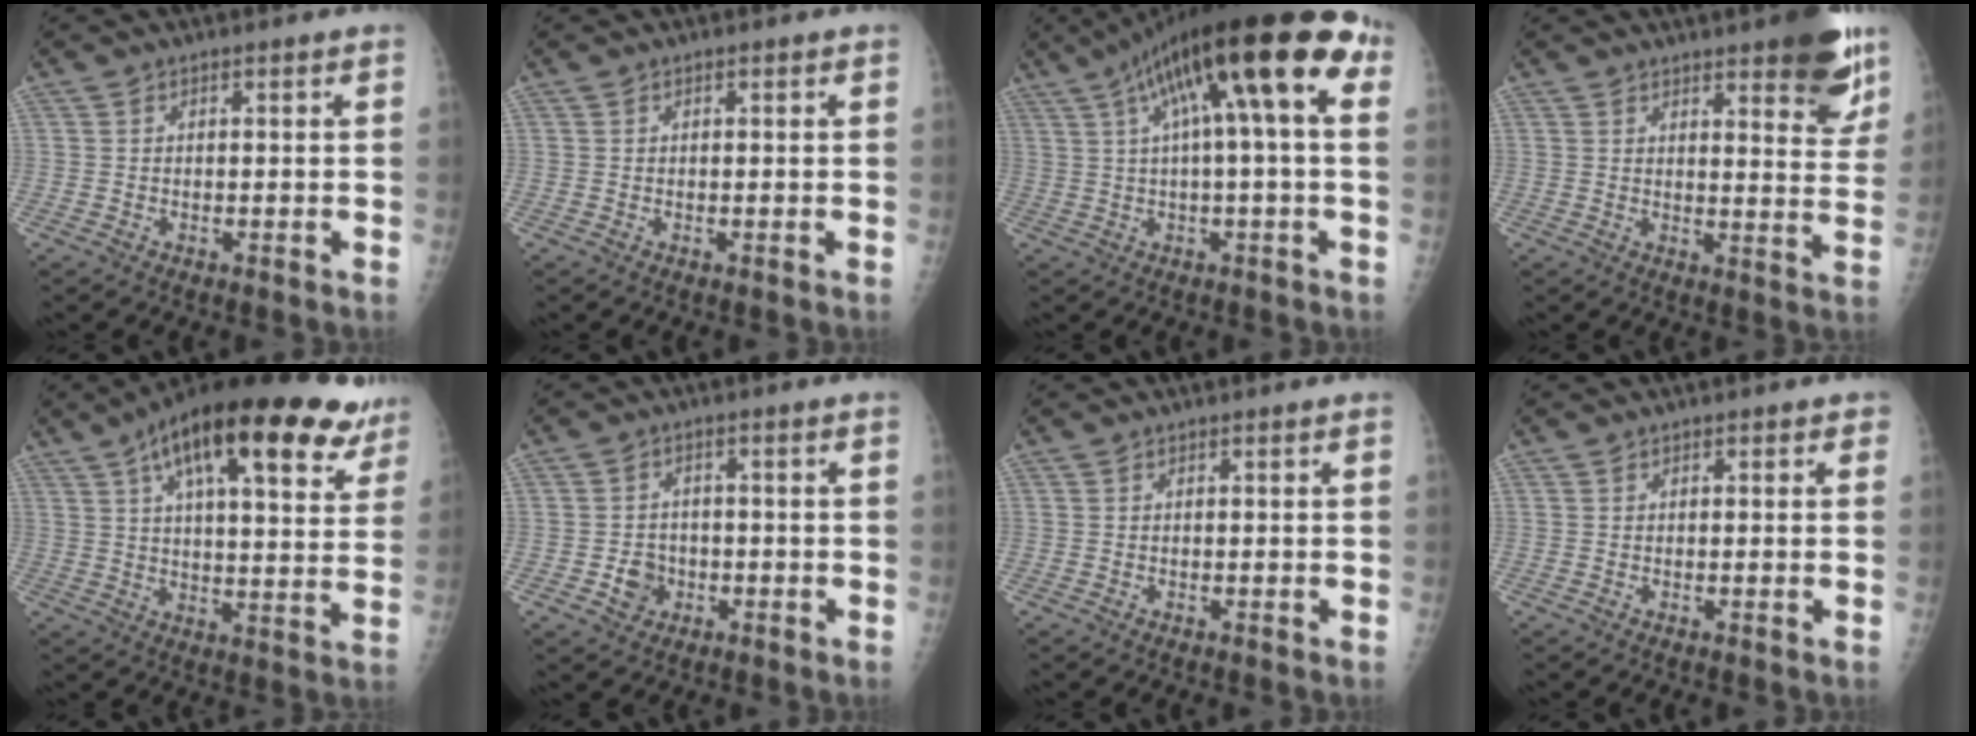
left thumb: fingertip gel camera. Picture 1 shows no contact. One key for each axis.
{"total": 0.0}
{"total": 20.3, "fx": 6.1, "fy": 4.9, "fz": 18.7, "tx": -0.301, "ty": 0.048, "tz": 0.089}
{"total": 13.3, "fx": 8.6, "fy": 3.9, "fz": 9.4, "tx": -0.081, "ty": -0.047, "tz": 0.106}
{"total": 25.9, "fx": 14.9, "fy": 9.1, "fz": 19.1, "tx": -0.270, "ty": -0.009, "tz": 0.216}
{"total": 4.2, "fx": -1.5, "fy": 3.6, "fz": 1.4, "tx": -0.005, "ty": 0.008, "tz": -0.023}
{"total": 0.0}
{"total": 0.9, "fx": 0.4, "fy": 0.7, "fz": 0.4, "tx": 0.010, "ty": 0.002, "tz": -0.002}